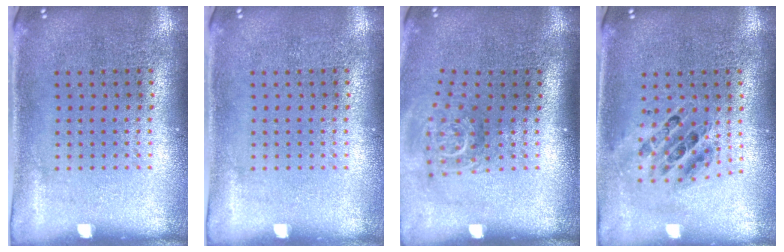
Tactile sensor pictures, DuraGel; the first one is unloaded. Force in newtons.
{"total": 0.0}
{"total": 1.8, "press": 1.3, "slide": 1.2}
{"total": 0.6, "press": 0.6, "slide": 0.1}